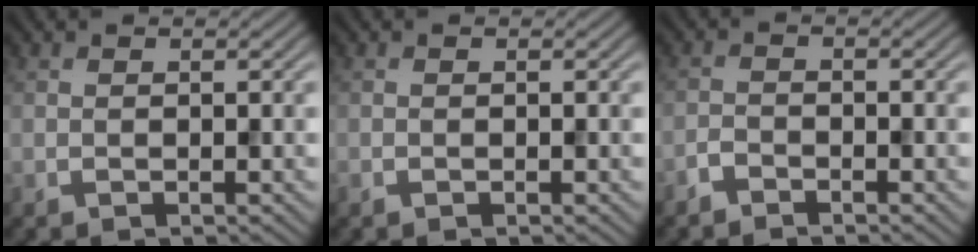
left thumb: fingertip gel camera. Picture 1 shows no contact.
{"total": 0.0}
{"total": 1.7, "force": [-1.5, 0.5, 0.5], "torque": [-0.009, 0.001, -0.036]}